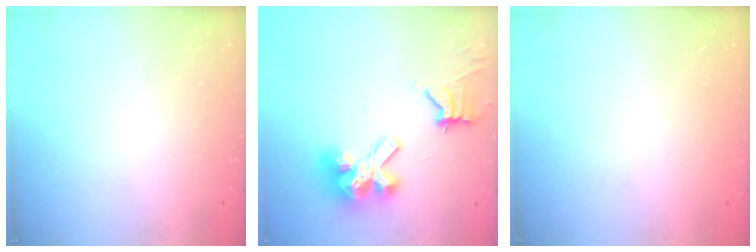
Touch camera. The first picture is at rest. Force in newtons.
{"total": 13.0, "press": 12.9, "slide": 1.6}
{"total": 0.7, "press": 0.6, "slide": 0.3}